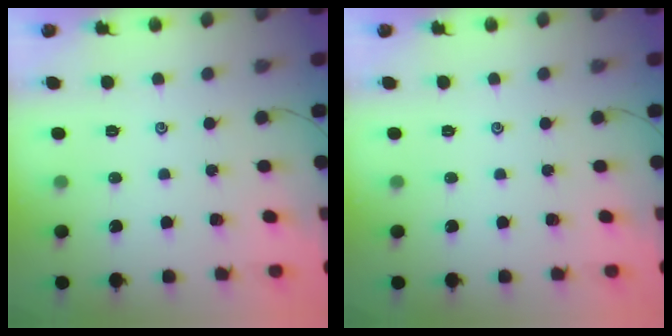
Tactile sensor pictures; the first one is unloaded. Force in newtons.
{"total": 0.0}